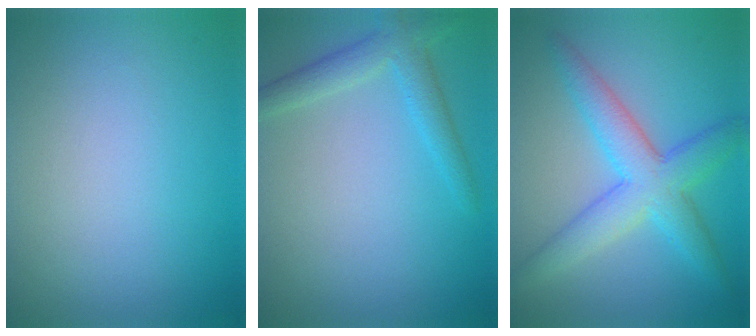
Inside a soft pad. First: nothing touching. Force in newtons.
{"total": 2.7, "press": 2.7, "slide": 0.1}
{"total": 5.7, "press": 5.7, "slide": 0.2}